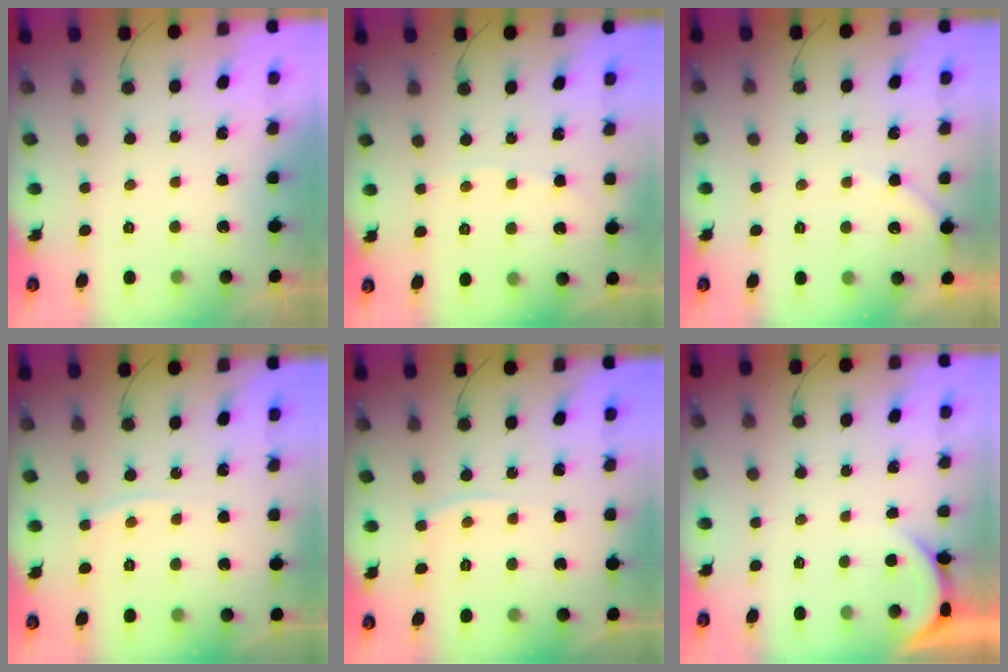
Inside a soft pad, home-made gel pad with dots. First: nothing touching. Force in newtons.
{"total": 1.8, "press": 1.8, "slide": 0.3}
{"total": 3.8, "press": 3.7, "slide": 0.6}
{"total": 3.0, "press": 3.0, "slide": 0.3}
{"total": 2.5, "press": 2.5, "slide": 0.4}
{"total": 0.8, "press": 0.7, "slide": 0.2}